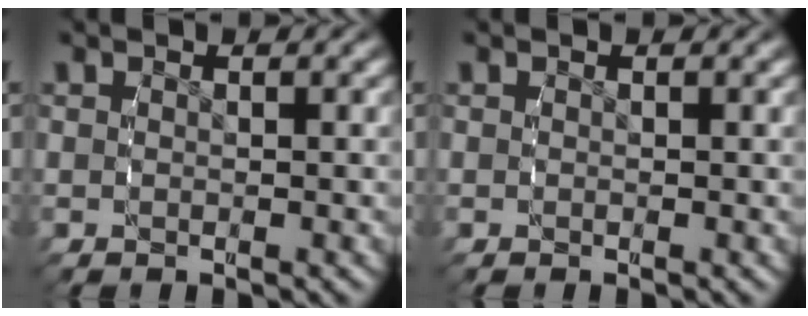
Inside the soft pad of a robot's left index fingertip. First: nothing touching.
{"total": 0.0}